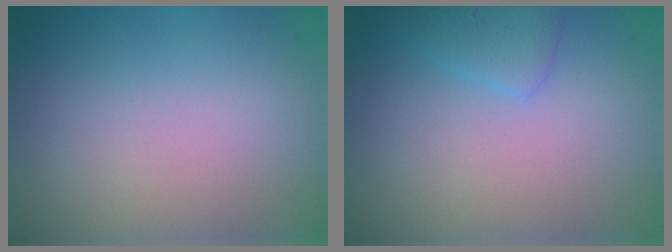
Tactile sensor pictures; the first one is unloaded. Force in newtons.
{"total": 1.9, "press": 1.9, "slide": 0.0}